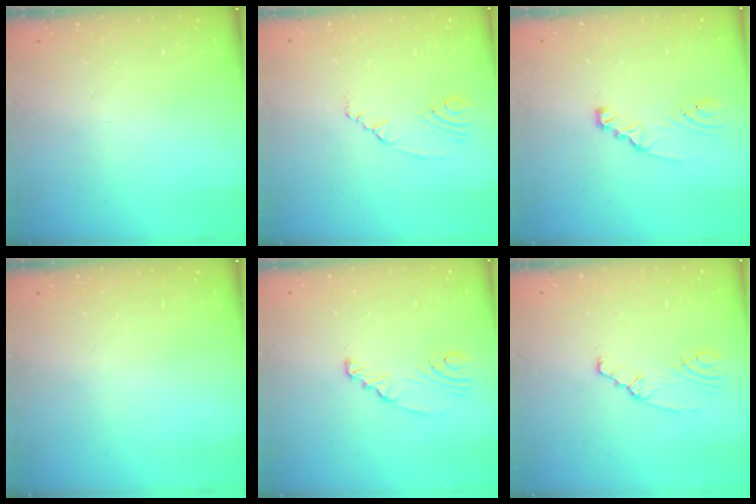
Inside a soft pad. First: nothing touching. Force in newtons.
{"total": 2.5, "press": 2.2, "slide": 1.1}
{"total": 2.5, "press": 2.5, "slide": 0.1}
{"total": 0.0}
{"total": 2.7, "press": 2.7, "slide": 0.3}
{"total": 2.2, "press": 2.2, "slide": 0.4}